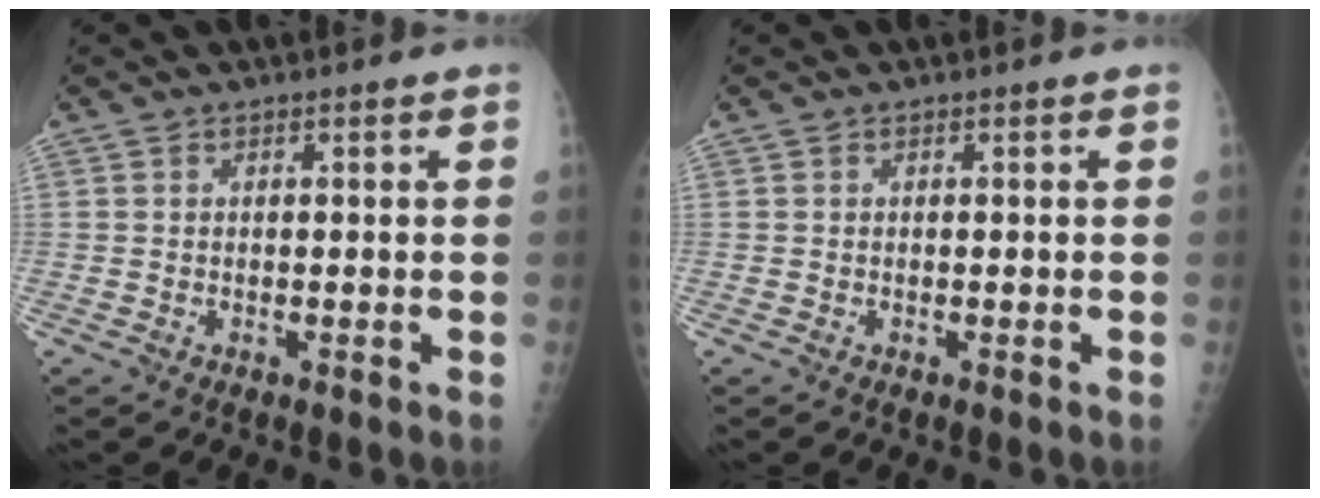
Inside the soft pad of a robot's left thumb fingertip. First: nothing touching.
{"total": 0.0}